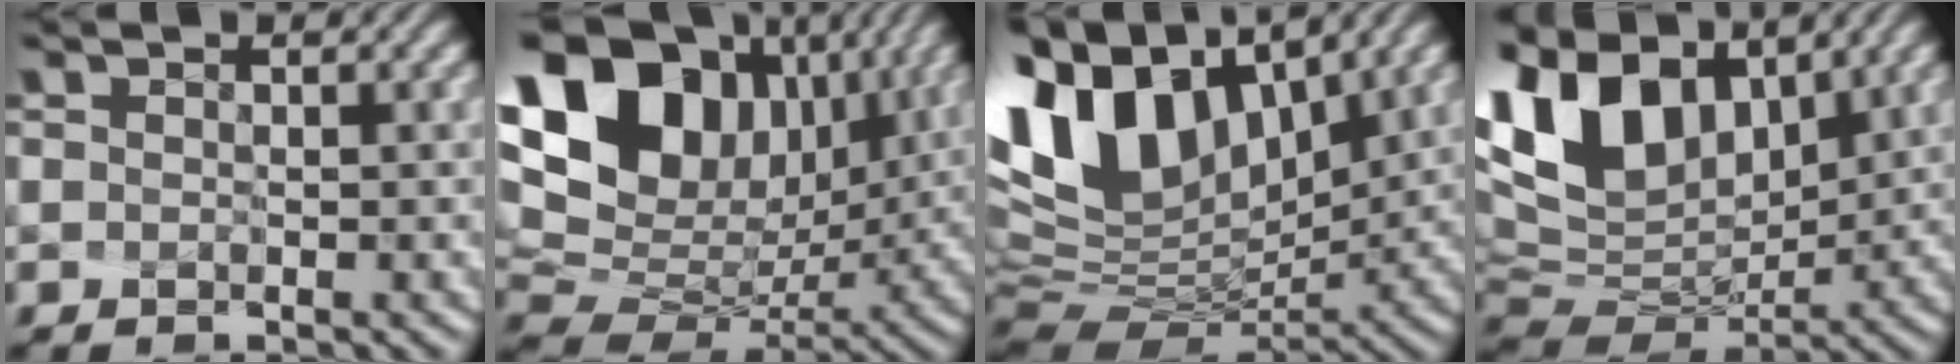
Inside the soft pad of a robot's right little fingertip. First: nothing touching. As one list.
[{"total": 16.0, "force": [5.9, 11.1, 9.8], "torque": [-0.191, 0.029, 0.122]}, {"total": 12.6, "force": [4.8, 7.5, 8.9], "torque": [-0.203, 0.020, 0.097]}, {"total": 11.5, "force": [5.2, 7.1, 7.4], "torque": [-0.177, 0.012, 0.110]}]